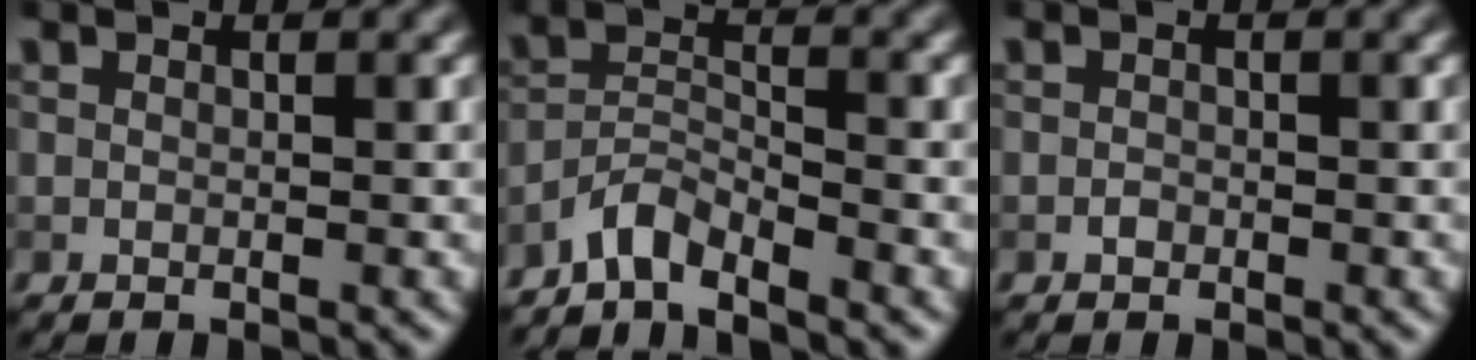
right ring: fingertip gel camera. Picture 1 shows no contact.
{"total": 3.0, "force": [-2.8, 0.5, 1.1], "torque": [-0.020, 0.007, -0.064]}
{"total": 0.6, "force": [-0.3, 0.4, 0.2], "torque": [-0.004, 0.000, -0.007]}